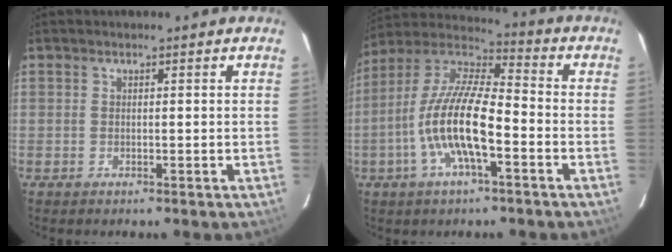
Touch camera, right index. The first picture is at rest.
{"total": 15.1, "force": [-4.9, 4.2, 13.6], "torque": [-0.270, -0.002, -0.099]}